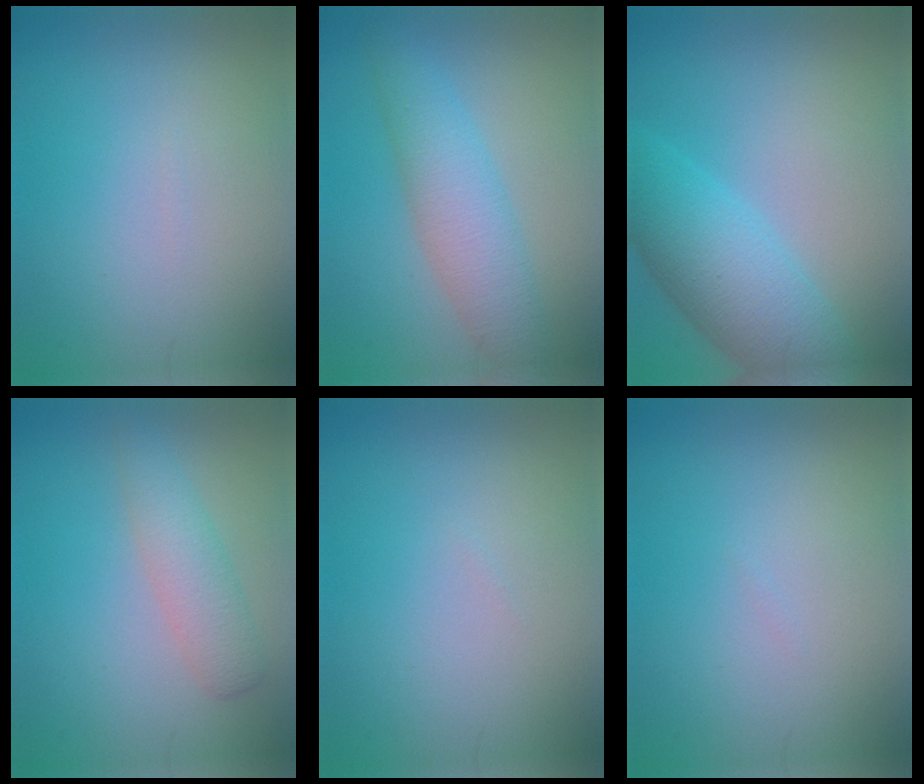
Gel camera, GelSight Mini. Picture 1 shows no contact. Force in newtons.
{"total": 4.9, "press": 4.9, "slide": 0.1}
{"total": 6.7, "press": 6.6, "slide": 0.2}
{"total": 3.0, "press": 3.0, "slide": 0.1}
{"total": 0.0}
{"total": 0.0}